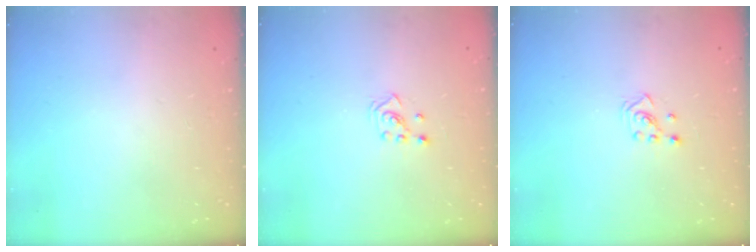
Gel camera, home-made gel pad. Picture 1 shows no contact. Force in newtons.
{"total": 2.3, "press": 2.2, "slide": 0.8}
{"total": 2.3, "press": 2.2, "slide": 0.8}